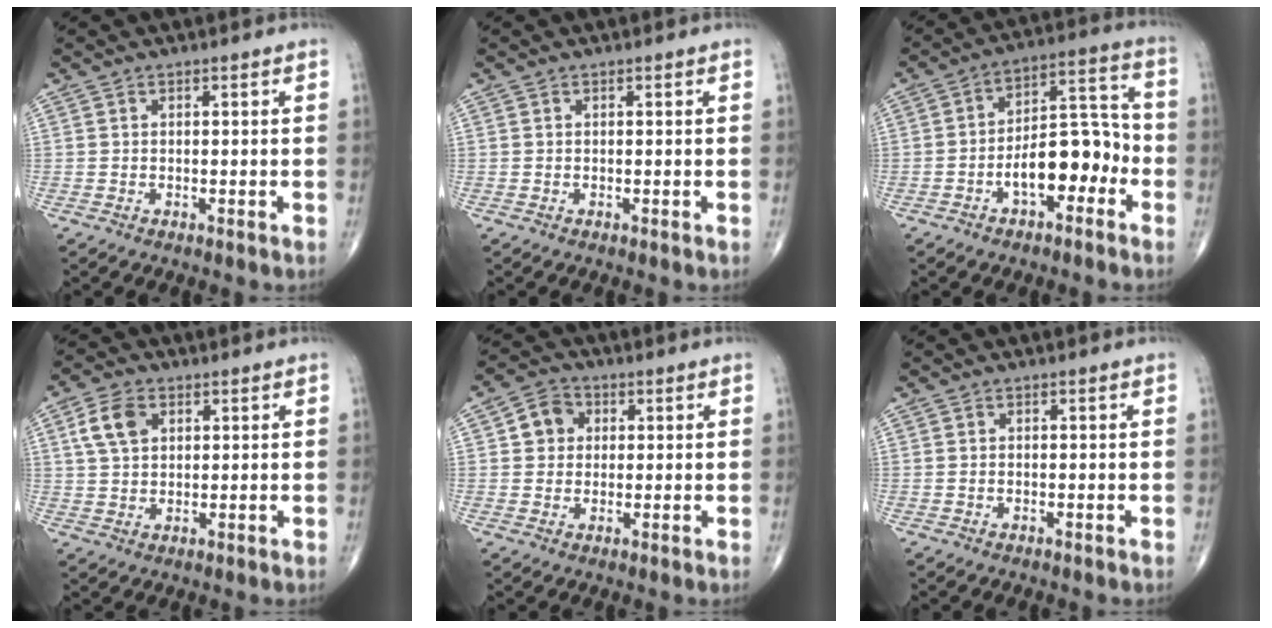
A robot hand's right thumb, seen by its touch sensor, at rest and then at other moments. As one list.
[{"total": 0.0}, {"total": 12.3, "force": [-4.3, 6.2, 9.7], "torque": [-0.125, 0.052, -0.074]}, {"total": 6.5, "force": [2.3, 4.3, 4.3], "torque": [-0.079, 0.001, 0.043]}, {"total": 5.4, "force": [1.1, 4.8, 2.3], "torque": [-0.017, 0.005, 0.010]}, {"total": 0.0}]